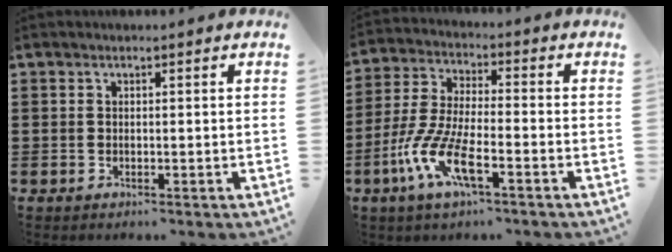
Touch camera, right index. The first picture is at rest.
{"total": 9.3, "force": [-4.8, 1.9, 7.8], "torque": [-0.197, -0.022, -0.099]}